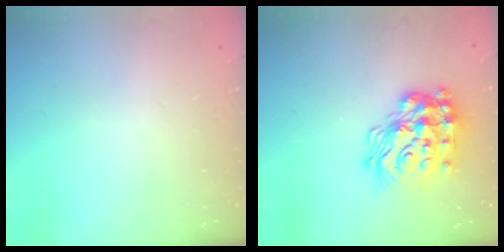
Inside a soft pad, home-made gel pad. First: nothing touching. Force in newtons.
{"total": 22.7, "press": 22.7, "slide": 1.7}